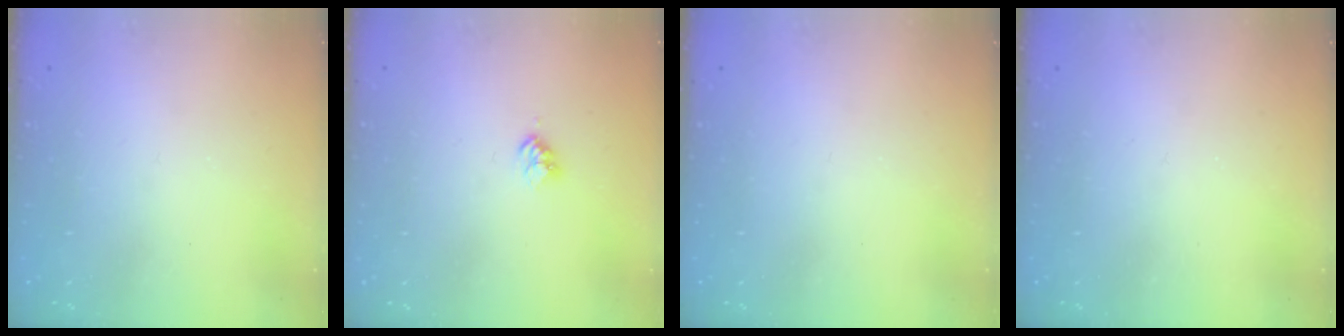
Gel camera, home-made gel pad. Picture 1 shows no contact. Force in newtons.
{"total": 3.0, "press": 3.0, "slide": 0.4}
{"total": 0.0}
{"total": 0.0}